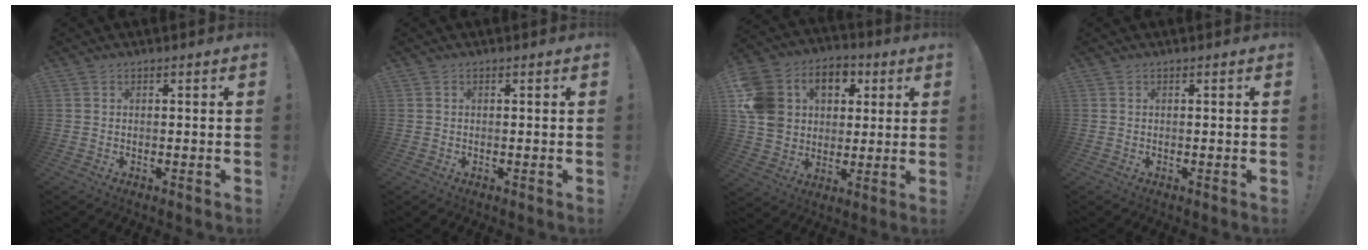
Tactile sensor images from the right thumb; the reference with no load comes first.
{"total": 0.0}
{"total": 15.8, "force": [4.0, 13.5, 7.1], "torque": [-0.118, -0.008, 0.089]}
{"total": 0.0}